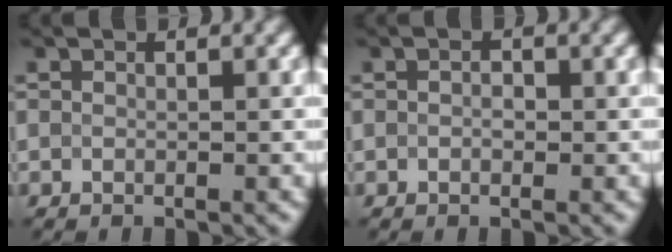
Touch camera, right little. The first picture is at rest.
{"total": 1.0, "force": [0.1, 0.7, 0.7], "torque": [-0.008, 0.000, -0.006]}